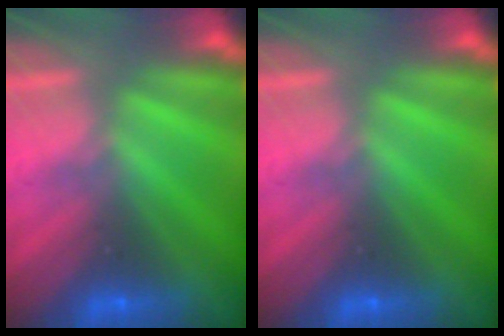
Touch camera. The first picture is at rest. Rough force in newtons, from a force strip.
{"total": 0.0}